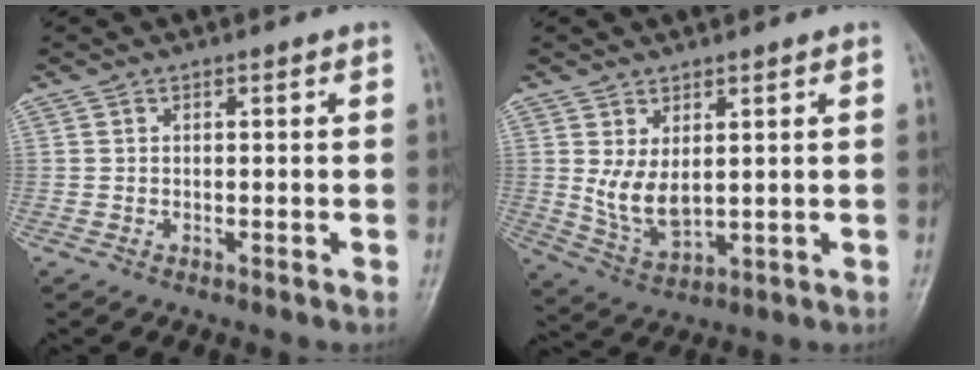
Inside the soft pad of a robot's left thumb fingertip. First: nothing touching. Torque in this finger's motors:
{"motor_torque": [1.00, 0.76, 0.58, -0.46, 0.29]}